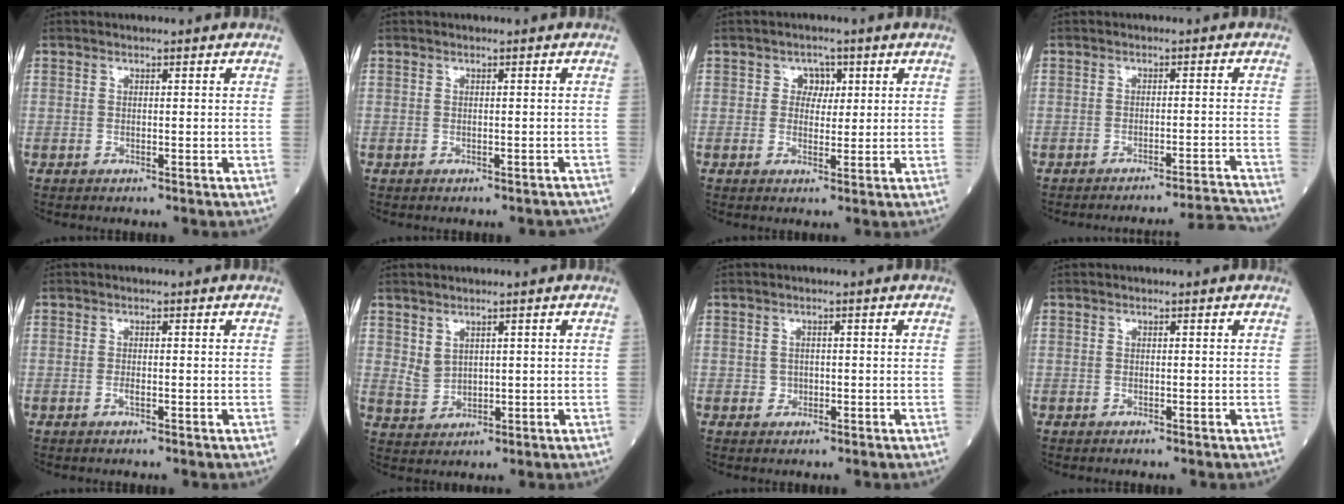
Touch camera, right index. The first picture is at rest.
{"total": 1.9, "force": [-1.7, 0.7, 0.4], "torque": [-0.001, 0.002, -0.020]}
{"total": 2.8, "force": [0.9, 2.3, 1.3], "torque": [-0.011, 0.002, 0.009]}
{"total": 7.5, "force": [-6.8, -3.2, -0.1], "torque": [0.013, -0.003, -0.093]}
{"total": 0.6, "force": [-0.3, 0.1, 0.6], "torque": [-0.013, 0.000, -0.004]}
{"total": 2.9, "force": [1.5, 2.0, 1.4], "torque": [-0.036, 0.002, 0.044]}
{"total": 1.2, "force": [-0.3, 1.1, 0.3], "torque": [-0.002, 0.004, -0.003]}
{"total": 0.0}